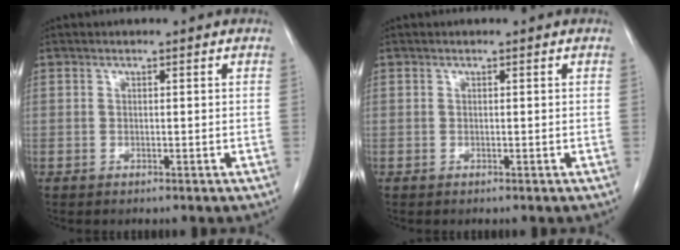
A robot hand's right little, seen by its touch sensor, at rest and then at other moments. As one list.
[{"total": 0.0}]